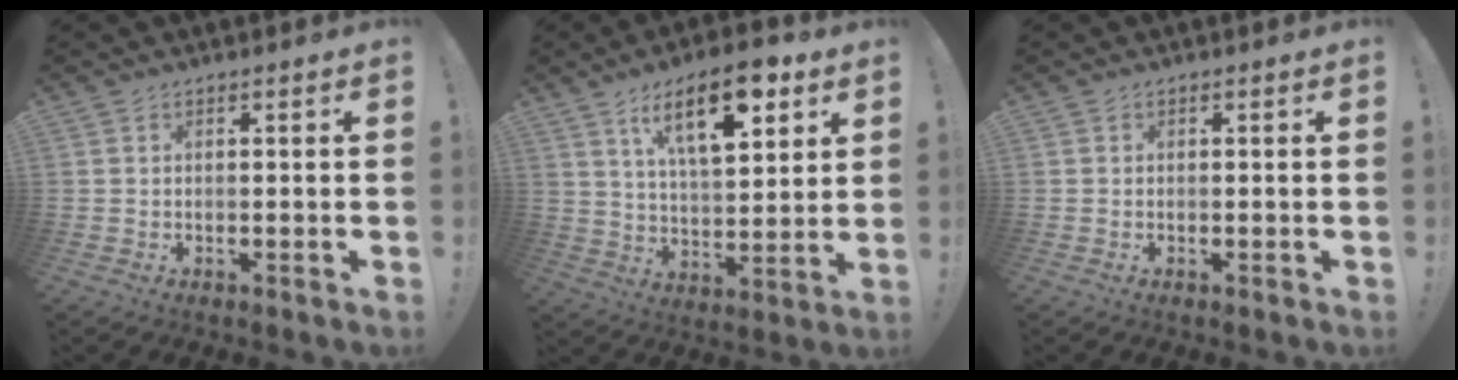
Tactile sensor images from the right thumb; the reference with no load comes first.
{"total": 16.1, "force": [8.7, 6.5, 11.9], "torque": [-0.179, -0.032, 0.140]}
{"total": 0.0}